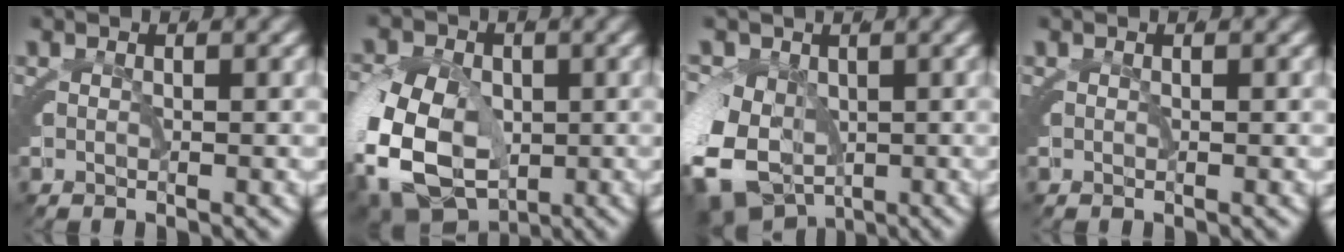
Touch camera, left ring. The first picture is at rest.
{"total": 11.8, "force": [-4.1, 9.6, 5.5], "torque": [-0.134, -0.058, -0.054]}
{"total": 10.7, "force": [-3.5, 8.9, 4.8], "torque": [-0.128, -0.061, -0.037]}
{"total": 0.0}